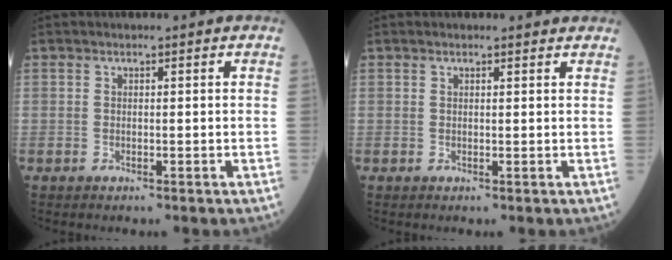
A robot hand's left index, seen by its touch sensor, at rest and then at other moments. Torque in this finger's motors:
{"motor_torque": [1.07, -1.07, 0.05, 0.02]}